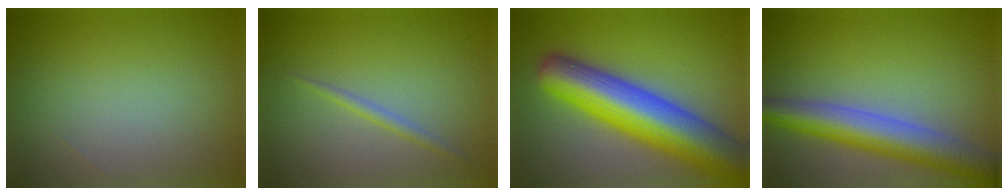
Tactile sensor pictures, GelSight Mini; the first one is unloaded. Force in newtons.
{"total": 1.1, "press": 1.1, "slide": 0.1}
{"total": 12.3, "press": 12.3, "slide": 0.5}
{"total": 6.8, "press": 6.8, "slide": 0.2}